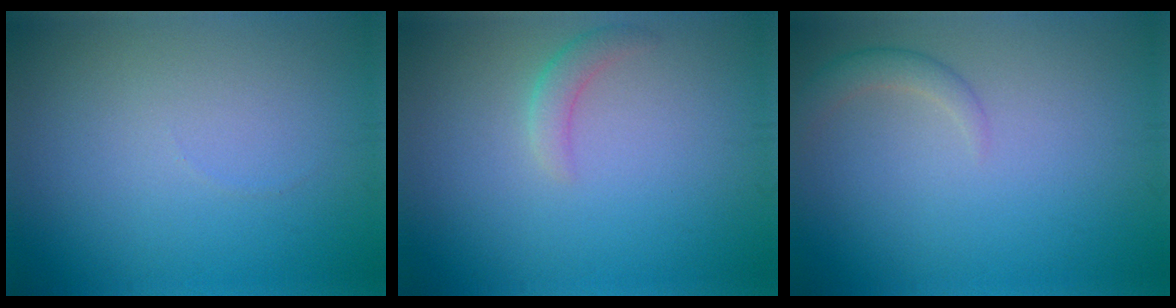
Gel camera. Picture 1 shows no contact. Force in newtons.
{"total": 1.6, "press": 1.6, "slide": 0.0}
{"total": 1.7, "press": 1.7, "slide": 0.1}